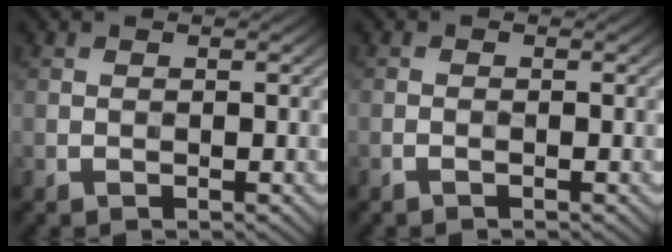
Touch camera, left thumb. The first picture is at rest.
{"total": 0.6, "force": [-0.4, 0.0, 0.4], "torque": [-0.008, 0.002, -0.010]}